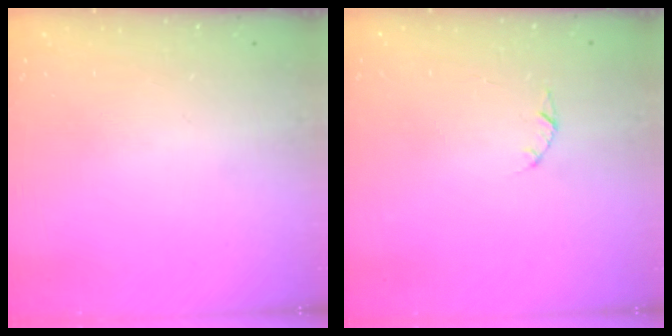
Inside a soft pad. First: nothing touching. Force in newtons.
{"total": 1.4, "press": 1.4, "slide": 0.3}